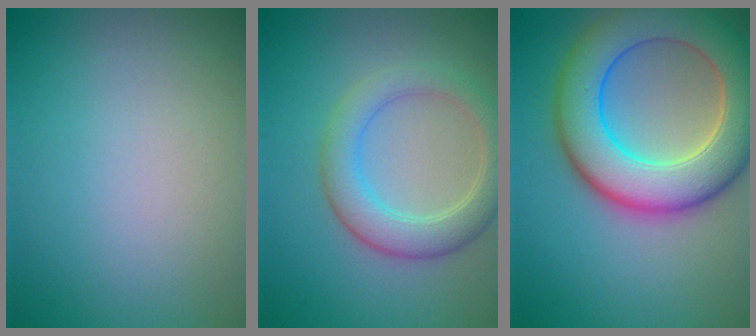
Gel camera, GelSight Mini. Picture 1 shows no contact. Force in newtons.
{"total": 4.3, "press": 4.3, "slide": 0.2}
{"total": 10.0, "press": 10.0, "slide": 0.6}